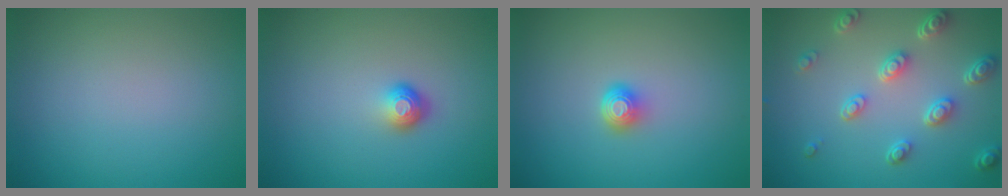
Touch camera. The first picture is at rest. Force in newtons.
{"total": 1.7, "press": 1.2, "slide": 1.3}
{"total": 1.6, "press": 1.2, "slide": 1.1}
{"total": 4.7, "press": 3.8, "slide": 2.9}